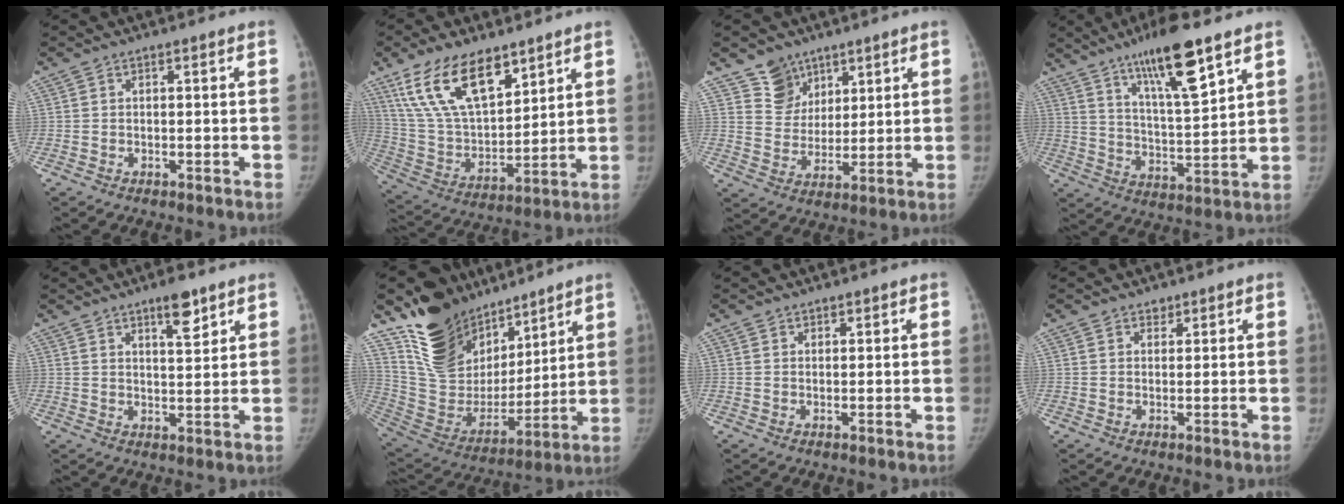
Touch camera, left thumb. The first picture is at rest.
{"total": 18.6, "force": [11.5, 8.8, 11.7], "torque": [-0.180, -0.051, 0.229]}
{"total": 7.8, "force": [5.4, 5.6, 0.8], "torque": [0.026, -0.046, 0.105]}
{"total": 15.3, "force": [9.6, 3.0, 11.6], "torque": [-0.184, -0.053, 0.170]}
{"total": 6.0, "force": [4.1, 1.8, 4.0], "torque": [-0.048, -0.028, 0.063]}
{"total": 23.0, "force": [16.4, 13.3, 9.2], "torque": [-0.118, -0.091, 0.301]}
{"total": 1.1, "force": [0.9, 0.7, -0.1], "torque": [0.017, -0.004, 0.007]}
{"total": 1.7, "force": [1.3, 1.1, 0.2], "torque": [0.012, -0.007, 0.015]}